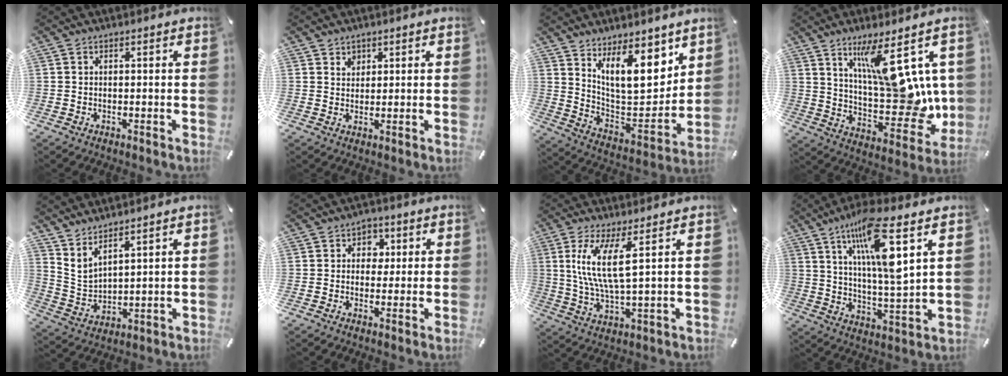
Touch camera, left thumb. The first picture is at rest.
{"total": 2.3, "force": [1.4, 1.8, 0.0], "torque": [0.006, -0.001, 0.025]}
{"total": 15.8, "force": [10.4, 7.5, 9.2], "torque": [-0.140, -0.079, 0.187]}
{"total": 17.6, "force": [7.1, 6.5, 14.8], "torque": [-0.232, -0.061, 0.122]}
{"total": 5.0, "force": [4.7, 1.1, 1.0], "torque": [-0.035, -0.033, 0.087]}
{"total": 4.4, "force": [0.6, 4.1, 1.6], "torque": [-0.010, 0.001, 0.000]}
{"total": 10.5, "force": [3.6, 2.4, 9.6], "torque": [-0.208, -0.004, 0.059]}
{"total": 16.3, "force": [8.6, 3.1, 13.4], "torque": [-0.255, -0.034, 0.132]}